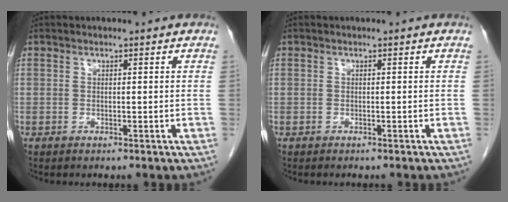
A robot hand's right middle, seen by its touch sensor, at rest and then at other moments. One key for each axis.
{"total": 0.7, "fx": -0.6, "fy": 0.2, "fz": 0.3, "tx": -0.003, "ty": -0.001, "tz": -0.009}